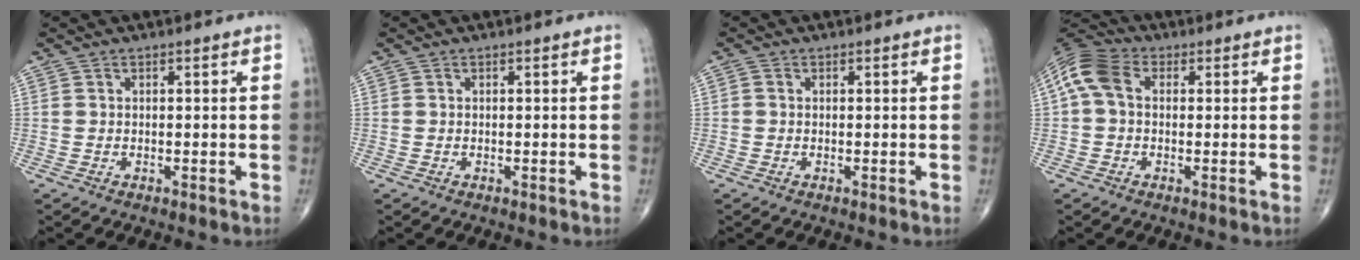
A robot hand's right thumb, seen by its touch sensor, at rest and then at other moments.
{"total": 0.0}
{"total": 0.6, "force": [0.0, 0.5, 0.3], "torque": [-0.005, 0.000, -0.004]}
{"total": 8.4, "force": [1.1, 5.8, 6.0], "torque": [-0.127, 0.026, 0.011]}